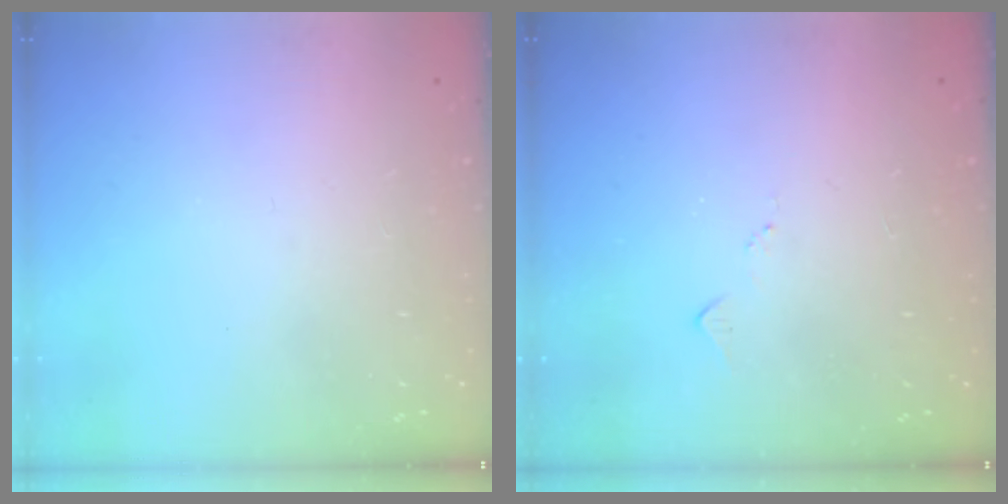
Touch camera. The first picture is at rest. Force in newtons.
{"total": 4.8, "press": 4.8, "slide": 0.7}